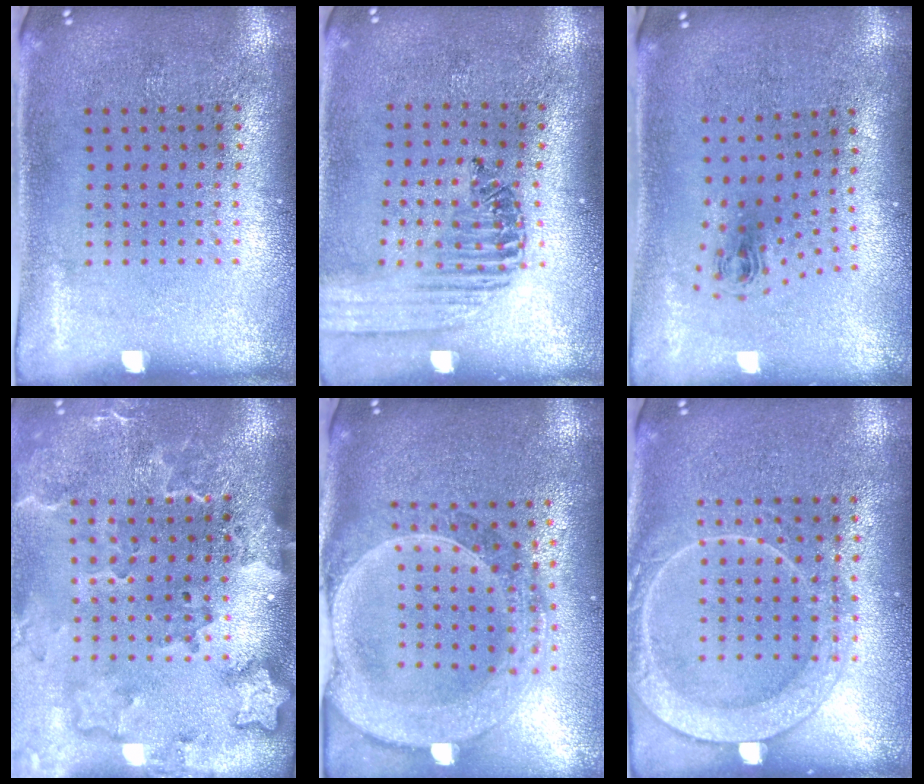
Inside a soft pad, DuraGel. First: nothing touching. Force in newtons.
{"total": 1.4, "press": 1.4, "slide": 0.2}
{"total": 0.9, "press": 0.4, "slide": 0.8}
{"total": 3.0, "press": 2.3, "slide": 1.9}
{"total": 2.8, "press": 2.4, "slide": 1.3}
{"total": 3.0, "press": 2.9, "slide": 0.5}